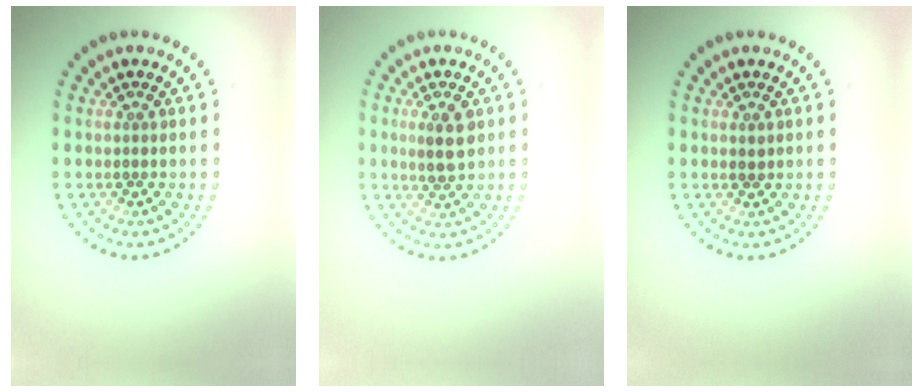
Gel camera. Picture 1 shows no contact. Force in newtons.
{"total": 2.7, "press": 2.6, "slide": 0.7}
{"total": 0.7, "press": 0.6, "slide": 0.2}